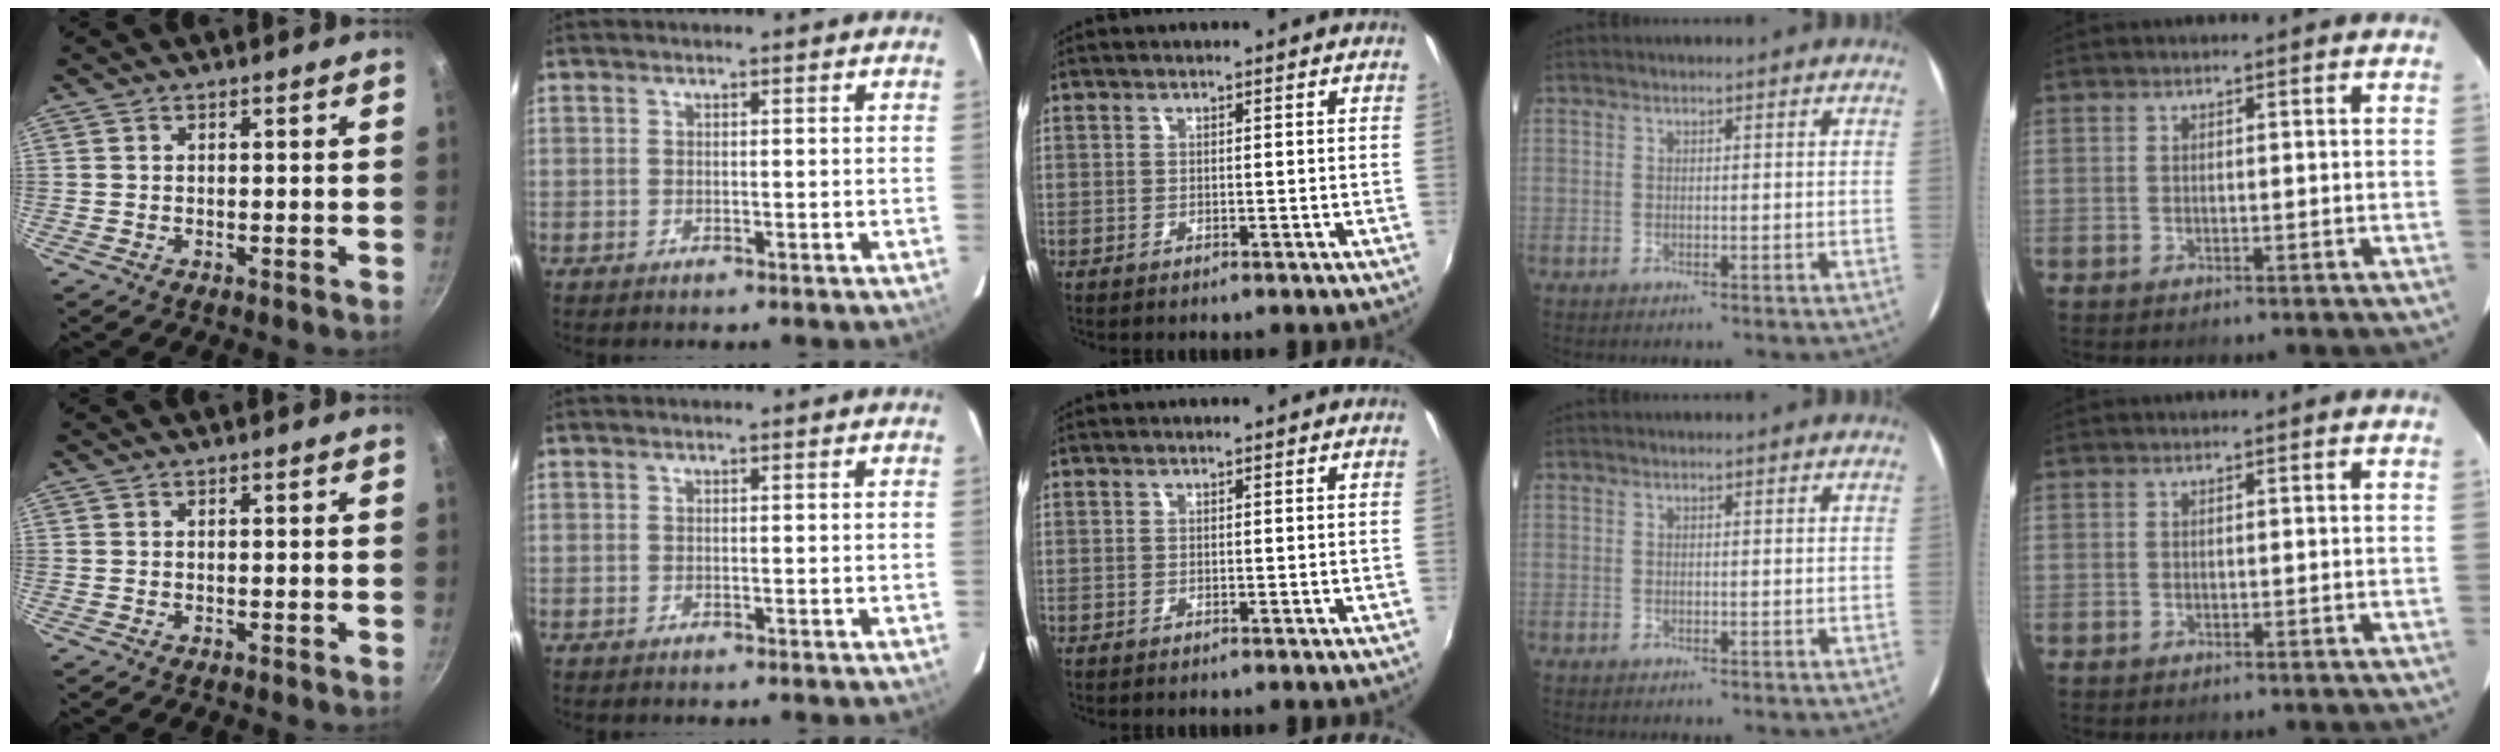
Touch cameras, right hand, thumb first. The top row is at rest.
{}